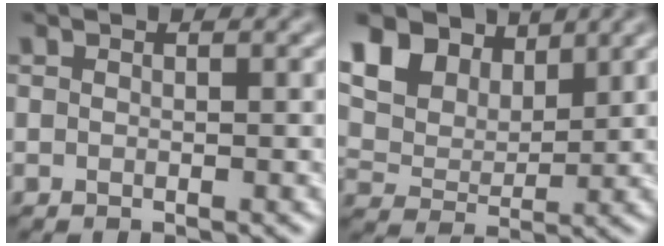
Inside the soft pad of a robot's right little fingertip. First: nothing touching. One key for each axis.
{"total": 10.0, "fx": 6.2, "fy": 6.0, "fz": 5.0, "tx": -0.129, "ty": 0.015, "tz": 0.109}